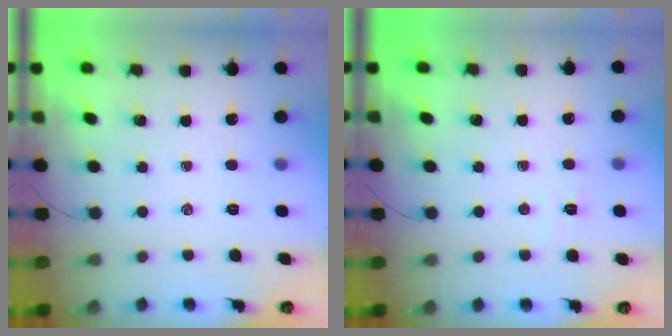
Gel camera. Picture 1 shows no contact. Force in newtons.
{"total": 3.6, "press": 3.5, "slide": 1.0}